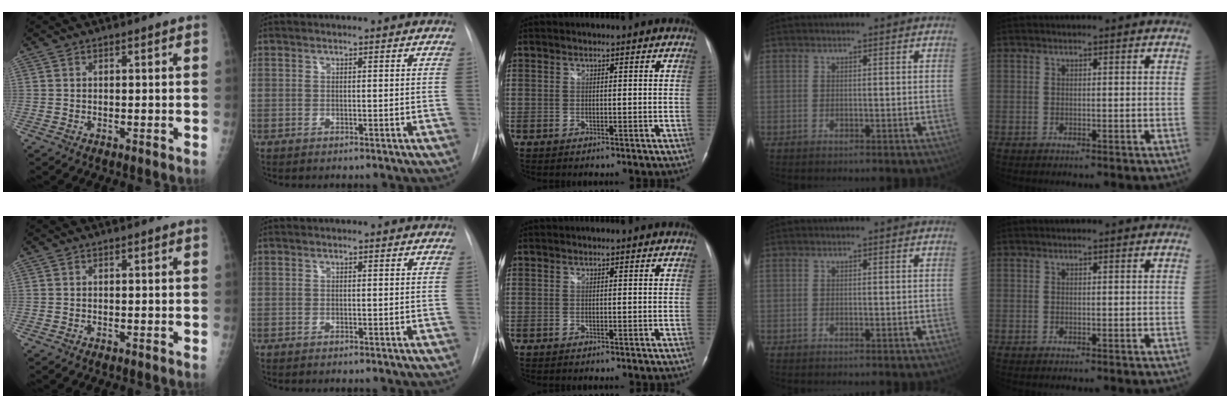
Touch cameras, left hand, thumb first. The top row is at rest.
{}